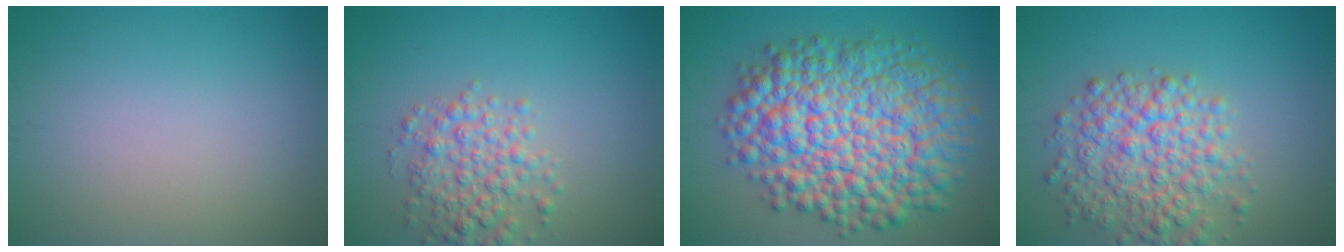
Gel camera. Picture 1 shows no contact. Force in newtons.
{"total": 3.7, "press": 3.7, "slide": 0.1}
{"total": 13.2, "press": 13.2, "slide": 0.2}
{"total": 6.1, "press": 6.1, "slide": 0.2}